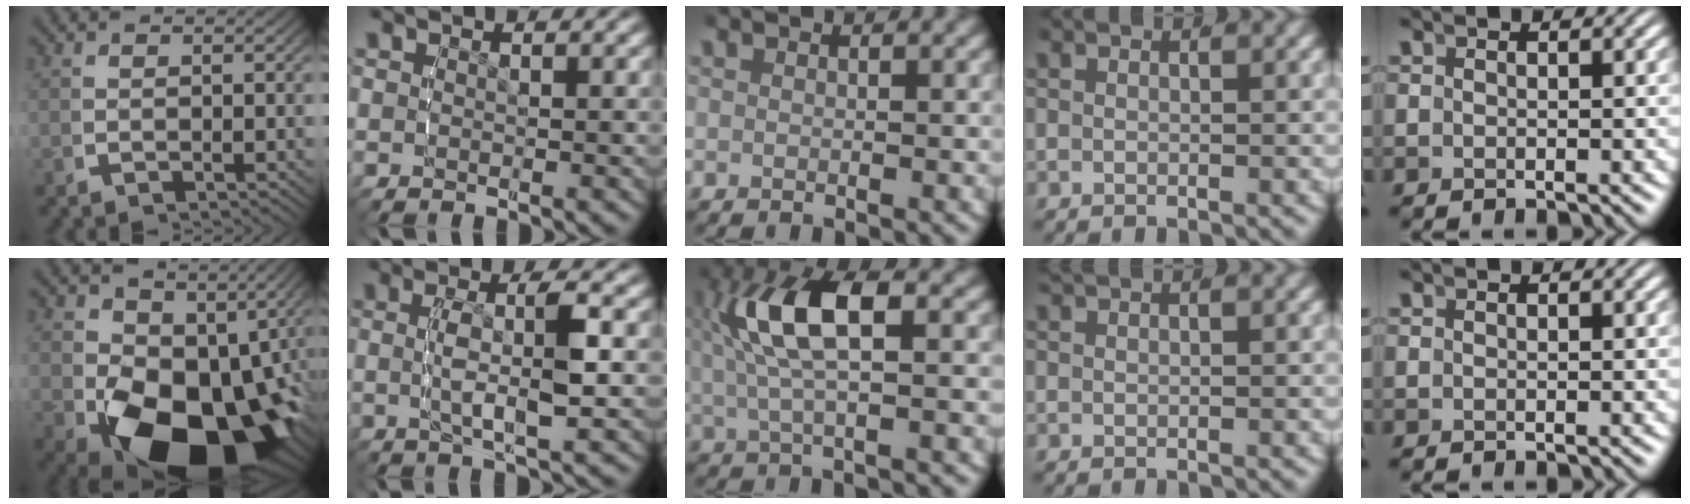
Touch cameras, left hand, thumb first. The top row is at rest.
{"thumb": {"total": 19.7, "force": [-4.5, 12.6, 14.5], "torque": [-0.248, -0.084, -0.032]}, "index": {"total": 3.6, "force": [-0.2, 0.0, 3.6], "torque": [-0.072, 0.000, -0.002]}, "middle": {"total": 8.3, "force": [1.4, 3.2, 7.5], "torque": [-0.155, 0.011, 0.024]}, "ring": {"total": 0.9, "force": [0.7, -0.6, 0.2], "torque": [0.002, 0.001, 0.014]}}